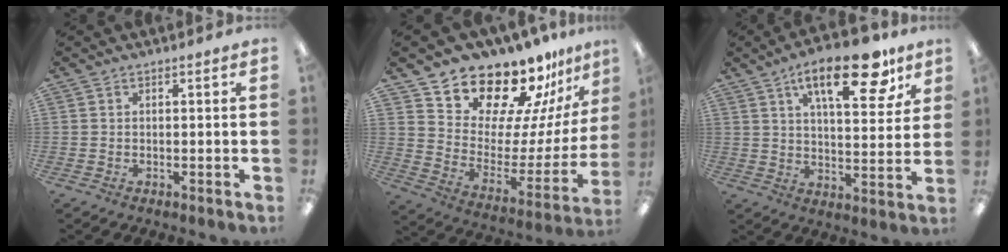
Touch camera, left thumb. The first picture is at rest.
{"total": 17.2, "force": [15.8, 5.7, 3.8], "torque": [-0.080, -0.142, 0.277]}
{"total": 19.2, "force": [10.6, 7.7, 14.1], "torque": [-0.199, -0.043, 0.164]}